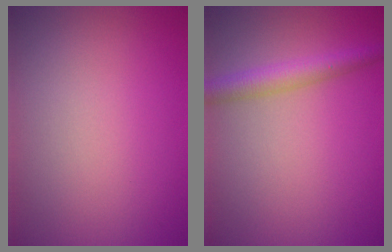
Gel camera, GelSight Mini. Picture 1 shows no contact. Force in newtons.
{"total": 3.0, "press": 3.0, "slide": 0.1}